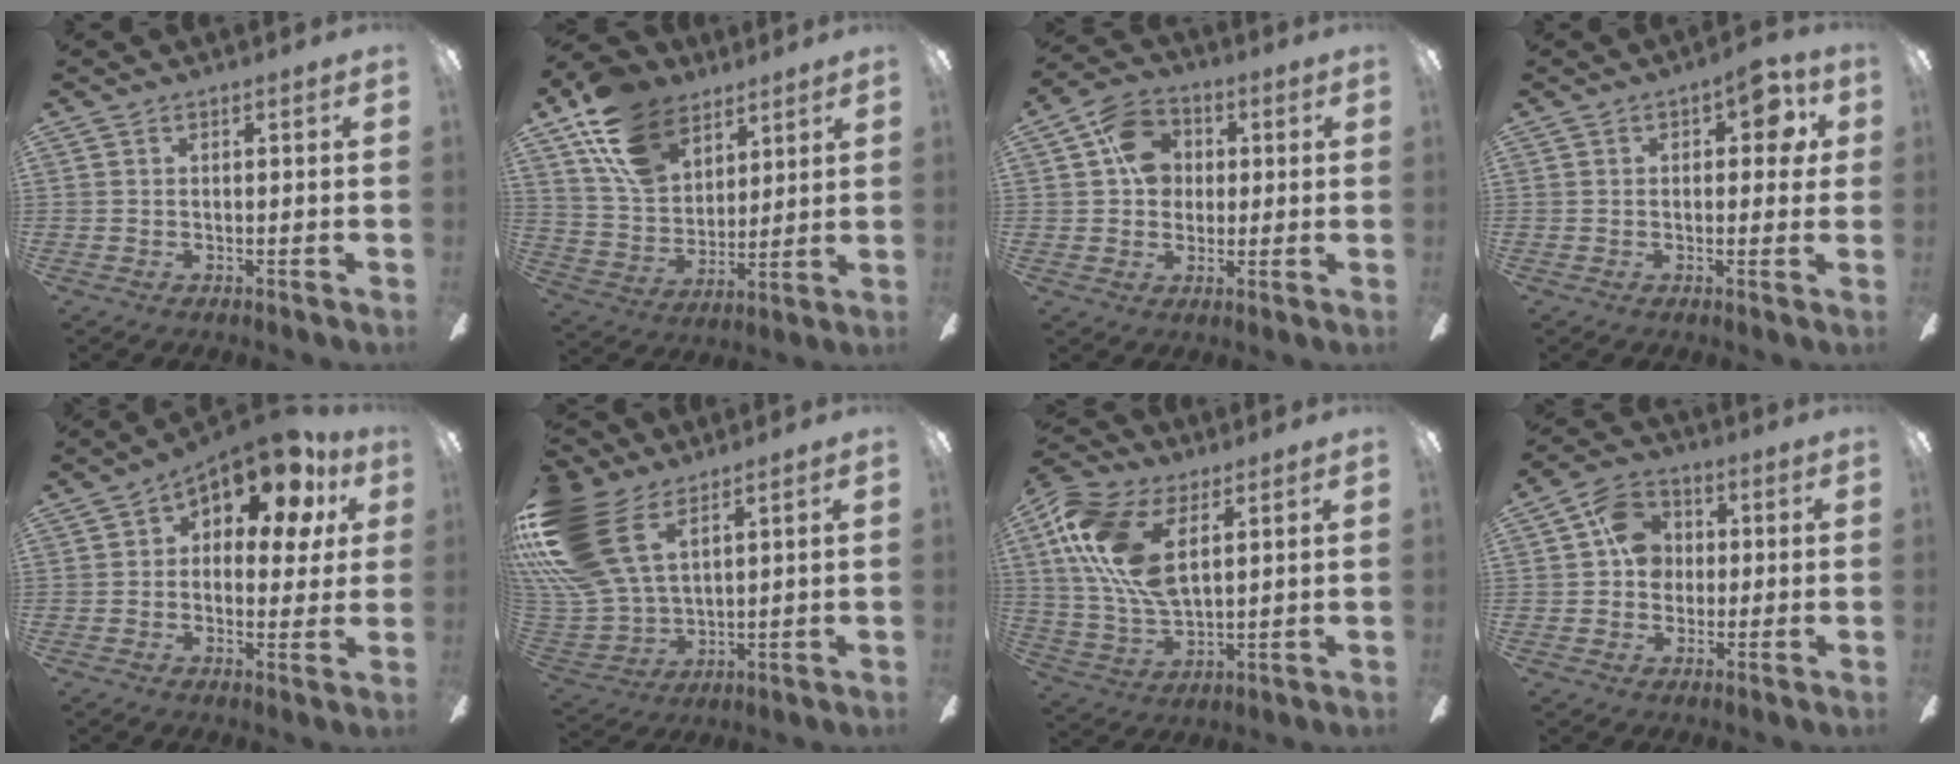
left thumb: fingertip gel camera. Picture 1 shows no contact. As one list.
[{"total": 16.4, "force": [10.6, 10.4, 6.9], "torque": [-0.143, -0.043, 0.208]}, {"total": 10.2, "force": [2.5, 8.3, 5.2], "torque": [-0.085, 0.017, 0.050]}, {"total": 6.7, "force": [2.2, 3.5, 5.2], "torque": [-0.061, 0.002, 0.032]}, {"total": 13.3, "force": [8.4, 6.4, 8.0], "torque": [-0.117, -0.051, 0.144]}, {"total": 22.6, "force": [10.8, 13.5, 14.6], "torque": [-0.331, -0.046, 0.202]}, {"total": 16.1, "force": [6.8, 8.0, 12.2], "torque": [-0.271, -0.018, 0.123]}, {"total": 9.1, "force": [1.7, 7.7, 4.6], "torque": [-0.079, 0.021, 0.032]}]